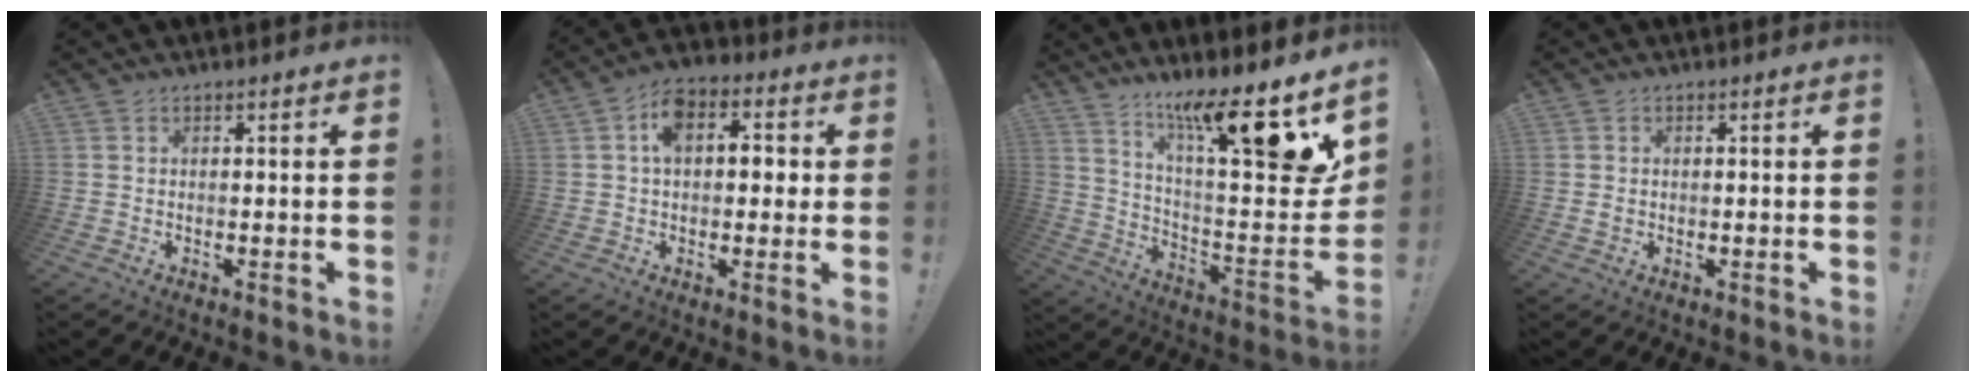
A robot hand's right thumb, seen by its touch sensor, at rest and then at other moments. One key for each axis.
{"total": 9.6, "fx": 1.9, "fy": 6.7, "fz": 6.6, "tx": -0.089, "ty": 0.006, "tz": 0.035}
{"total": 17.7, "fx": 11.2, "fy": 1.8, "fz": 13.5, "tx": -0.200, "ty": -0.096, "tz": 0.169}
{"total": 1.0, "fx": 0.3, "fy": 0.8, "fz": 0.4, "tx": -0.001, "ty": 0.001, "tz": 0.004}